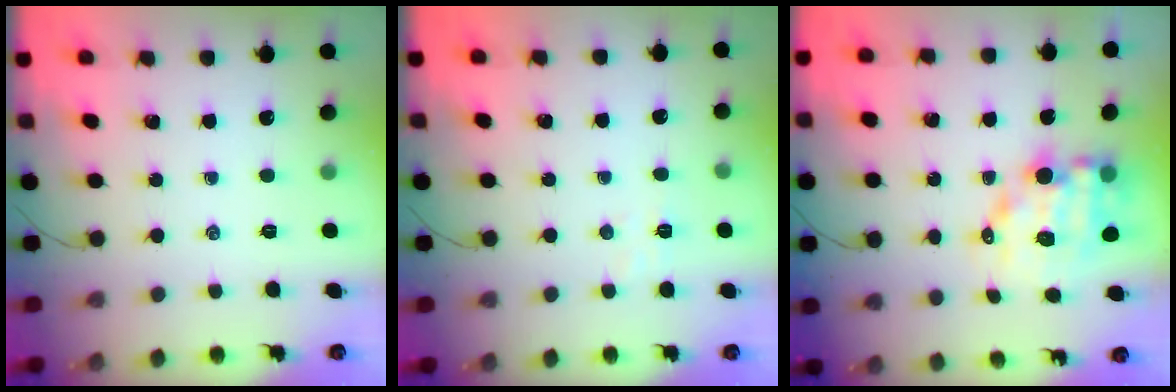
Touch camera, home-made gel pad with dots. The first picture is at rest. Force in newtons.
{"total": 3.8, "press": 3.8, "slide": 0.7}
{"total": 10.8, "press": 10.4, "slide": 3.0}